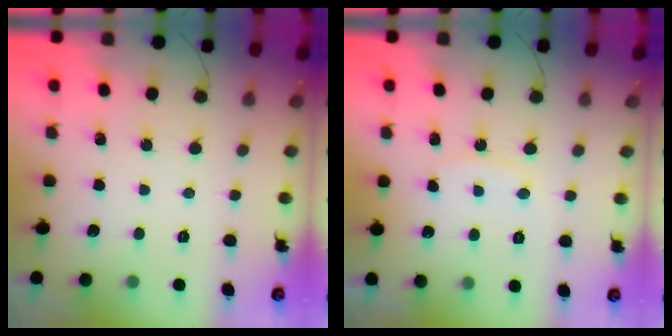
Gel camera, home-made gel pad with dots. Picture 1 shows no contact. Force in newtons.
{"total": 5.4, "press": 5.4, "slide": 0.4}